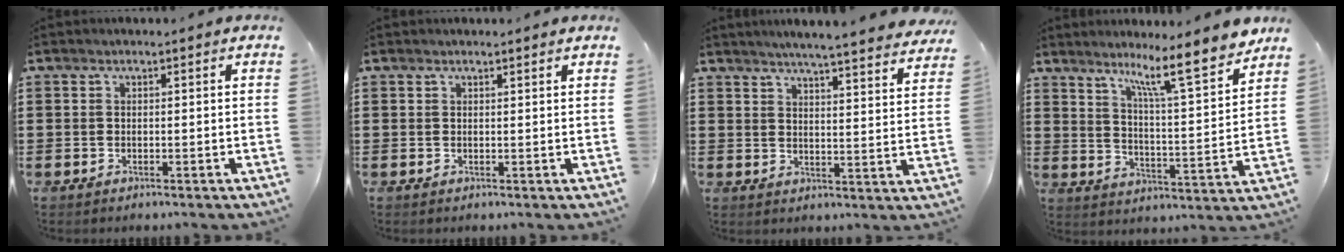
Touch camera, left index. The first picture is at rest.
{"total": 0.6, "force": [0.6, 0.0, 0.0], "torque": [-0.004, -0.002, 0.013]}
{"total": 4.2, "force": [4.1, -0.5, 0.7], "torque": [-0.035, -0.028, 0.070]}
{"total": 10.3, "force": [8.2, 0.2, 6.3], "torque": [-0.116, -0.054, 0.126]}